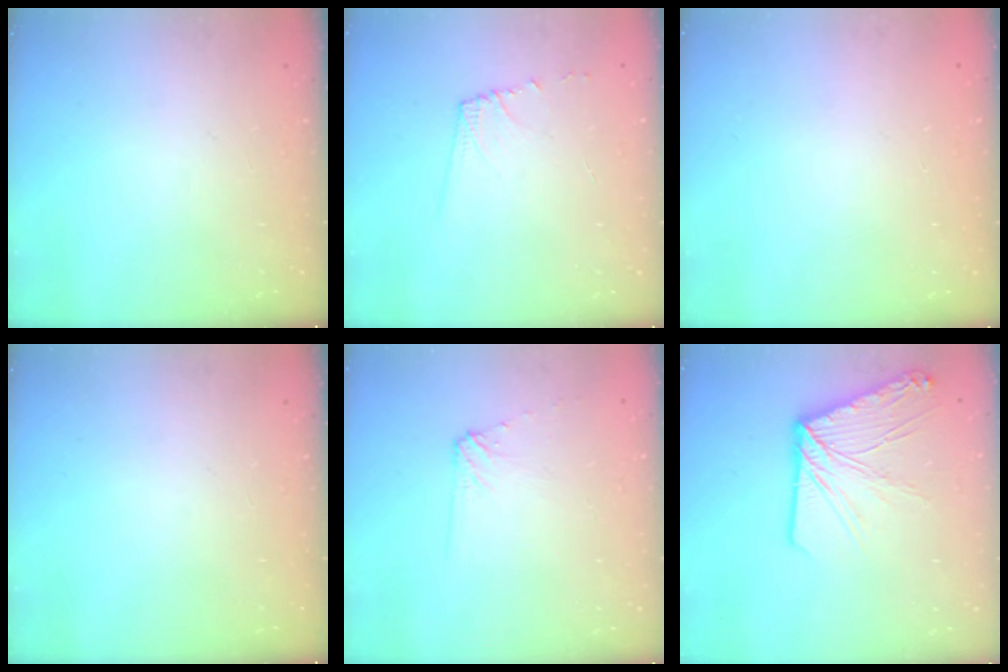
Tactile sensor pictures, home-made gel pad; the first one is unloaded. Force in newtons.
{"total": 6.1, "press": 6.1, "slide": 0.6}
{"total": 0.0}
{"total": 0.0}
{"total": 5.5, "press": 5.4, "slide": 0.7}
{"total": 12.8, "press": 12.7, "slide": 1.4}